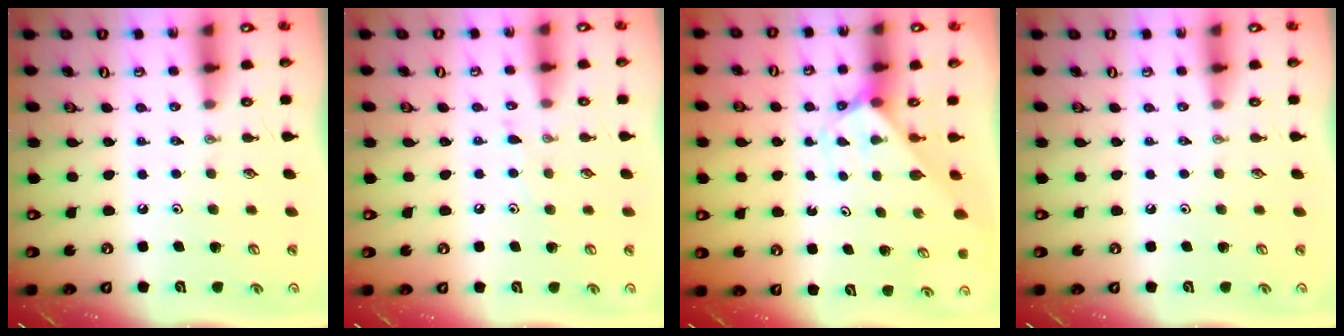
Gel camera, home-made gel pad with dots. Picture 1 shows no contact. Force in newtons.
{"total": 4.7, "press": 4.7, "slide": 0.5}
{"total": 2.0, "press": 2.0, "slide": 0.1}
{"total": 0.0}